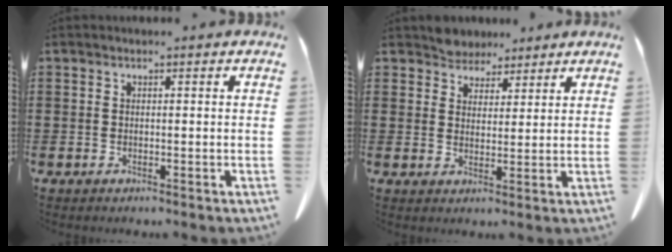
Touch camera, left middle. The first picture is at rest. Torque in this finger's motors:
{"motor_torque": [1.03, 0.39, 0.12, 0.04]}